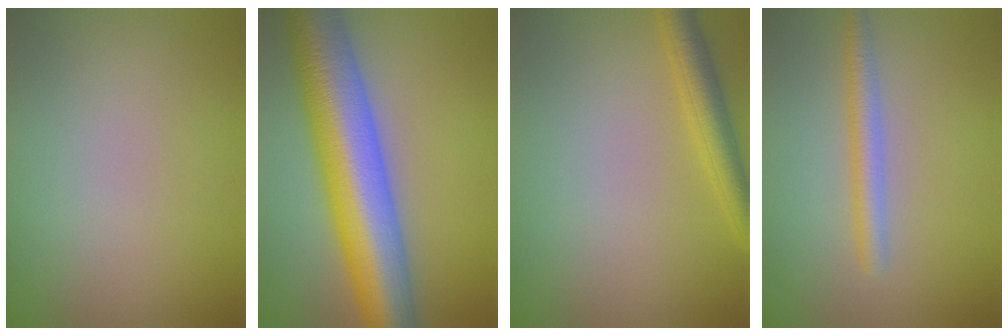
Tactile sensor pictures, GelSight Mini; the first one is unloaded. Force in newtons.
{"total": 12.3, "press": 12.3, "slide": 0.1}
{"total": 3.1, "press": 3.1, "slide": 0.2}
{"total": 2.4, "press": 2.4, "slide": 0.1}